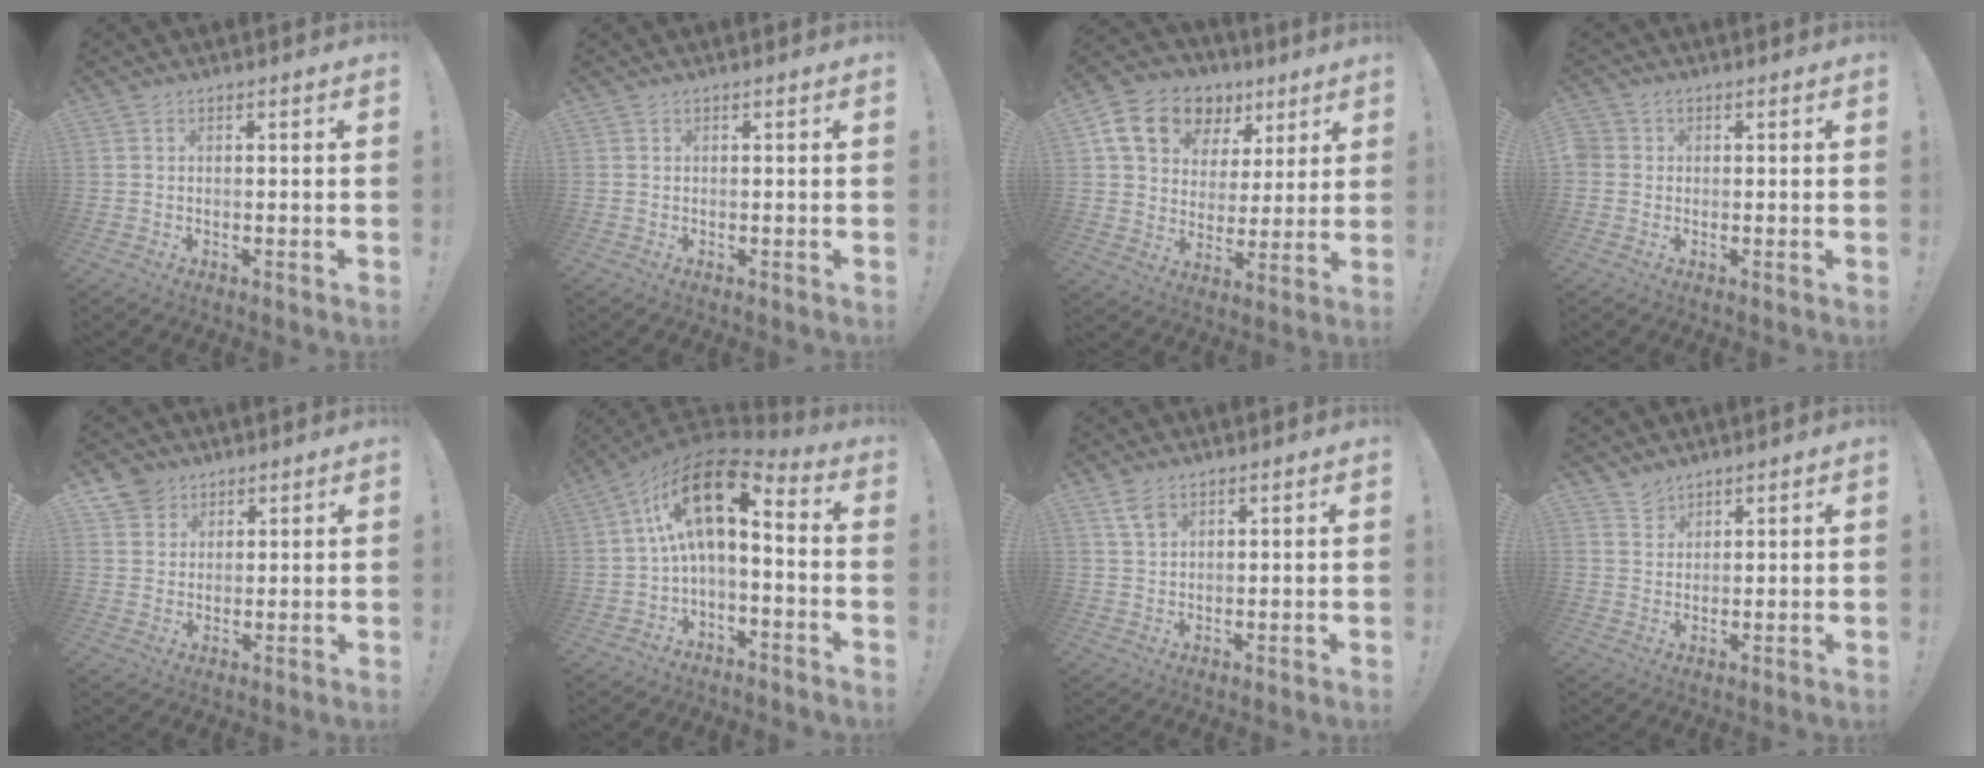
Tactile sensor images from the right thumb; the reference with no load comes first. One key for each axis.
{"total": 0.0}
{"total": 16.2, "fx": 8.6, "fy": 11.5, "fz": 7.5, "tx": -0.119, "ty": -0.036, "tz": 0.167}
{"total": 2.2, "fx": 0.1, "fy": 2.0, "fz": 0.9, "tx": -0.018, "ty": 0.007, "tz": 0.004}
{"total": 5.6, "fx": 3.8, "fy": 4.1, "fz": 0.3, "tx": -0.005, "ty": -0.024, "tz": 0.073}
{"total": 16.1, "fx": 3.4, "fy": 6.7, "fz": 14.3, "tx": -0.248, "ty": -0.011, "tz": 0.061}
{"total": 4.0, "fx": 2.6, "fy": 2.1, "fz": 2.4, "tx": -0.040, "ty": -0.008, "tz": 0.047}
{"total": 3.3, "fx": 3.0, "fy": 1.3, "fz": 0.2, "tx": 0.001, "ty": -0.022, "tz": 0.056}